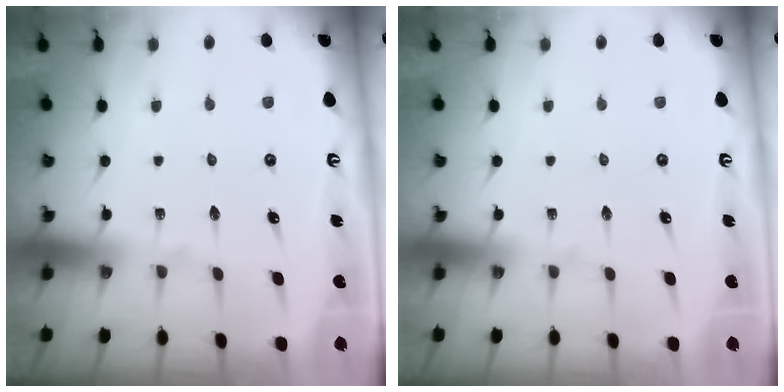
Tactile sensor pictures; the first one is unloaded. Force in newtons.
{"total": 0.0}